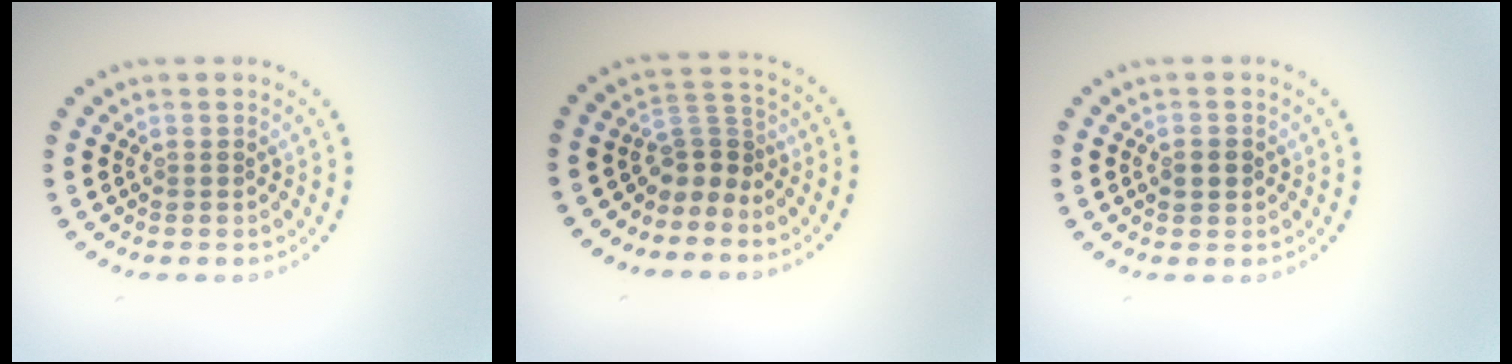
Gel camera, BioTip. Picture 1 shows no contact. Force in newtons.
{"total": 2.8, "press": 1.8, "slide": 2.1}
{"total": 1.8, "press": 1.8, "slide": 0.2}